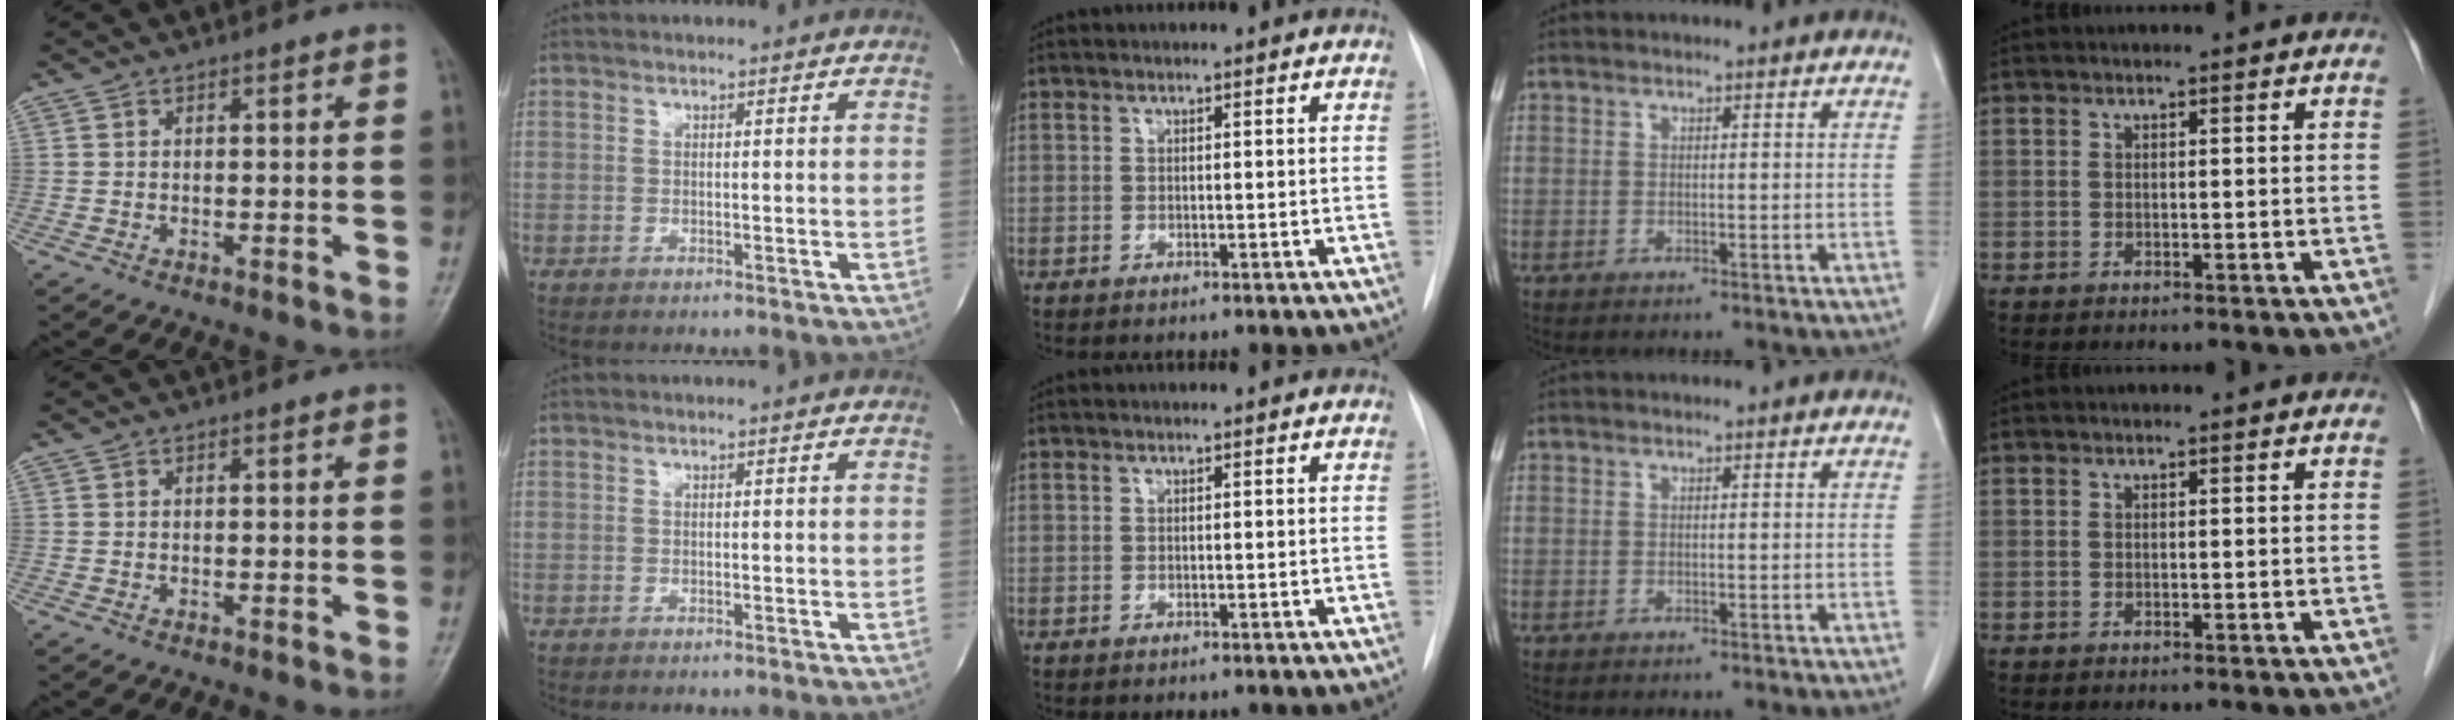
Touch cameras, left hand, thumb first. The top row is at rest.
{}